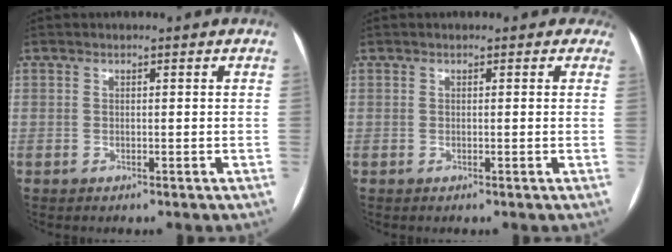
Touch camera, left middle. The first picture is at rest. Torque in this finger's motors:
{"motor_torque": [-0.06, -0.05, 0.02, -0.01]}